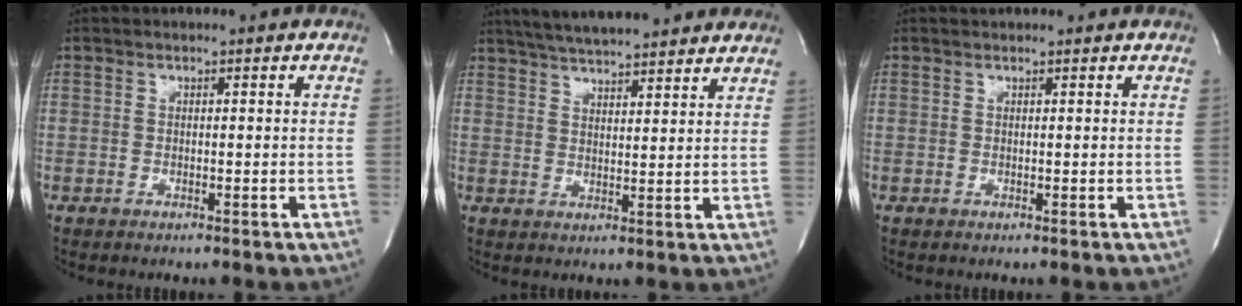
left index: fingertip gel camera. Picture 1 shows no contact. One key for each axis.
{"total": 16.1, "fx": 14.2, "fy": 2.3, "fz": 7.3, "tx": -0.119, "ty": 0.029, "tz": 0.197}
{"total": 0.9, "fx": 0.9, "fy": 0.2, "fz": 0.1, "tx": -0.008, "ty": 0.010, "tz": 0.013}